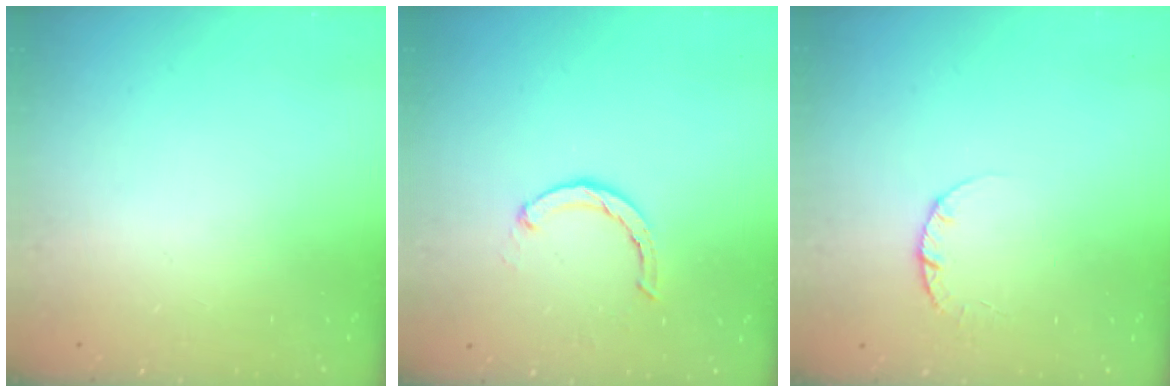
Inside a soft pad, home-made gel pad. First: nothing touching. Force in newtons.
{"total": 2.3, "press": 2.3, "slide": 0.3}
{"total": 2.4, "press": 2.4, "slide": 0.3}